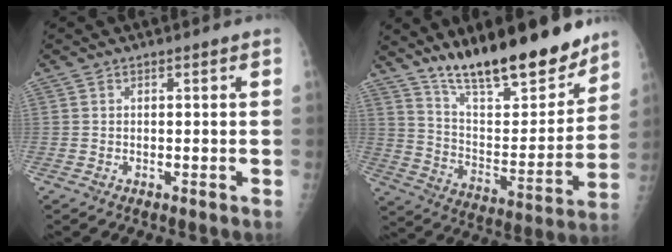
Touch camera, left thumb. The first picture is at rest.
{"total": 22.3, "force": [17.2, 6.5, 12.6], "torque": [-0.158, -0.100, 0.283]}